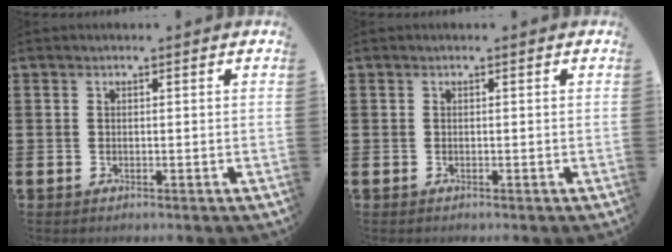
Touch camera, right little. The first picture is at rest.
{"total": 0.0}